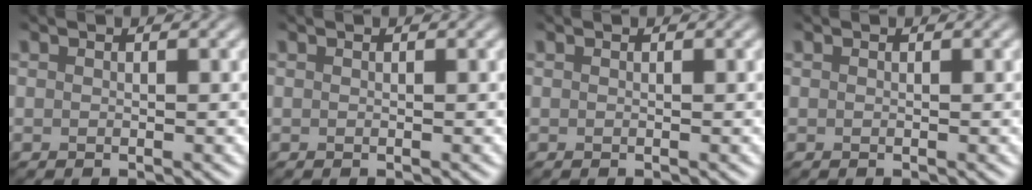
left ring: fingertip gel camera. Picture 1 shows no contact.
{"total": 0.0}
{"total": 0.0}
{"total": 0.0}